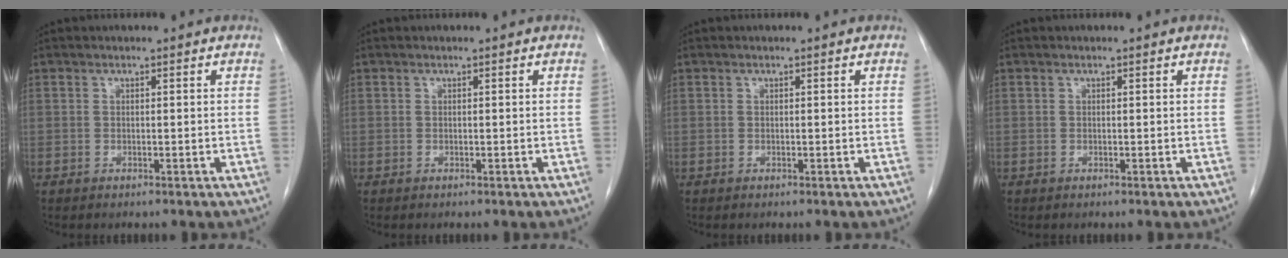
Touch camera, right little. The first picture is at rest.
{"total": 0.0}
{"total": 0.0}
{"total": 0.0}